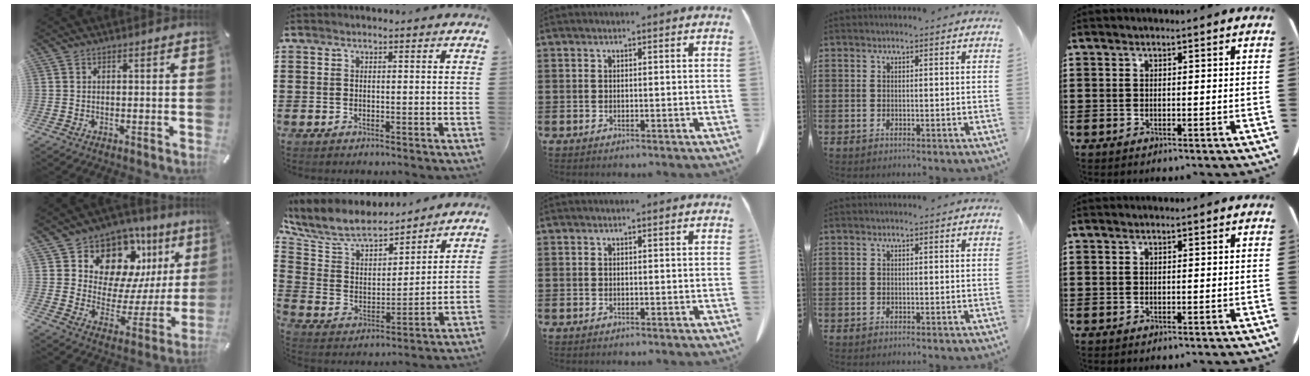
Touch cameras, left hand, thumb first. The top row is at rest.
{"thumb": {"total": 13.7, "force": [9.3, 8.9, 4.6], "torque": [-0.067, -0.088, 0.160]}, "index": {"total": 8.2, "force": [7.2, 2.5, 2.9], "torque": [-0.094, -0.044, 0.124]}}